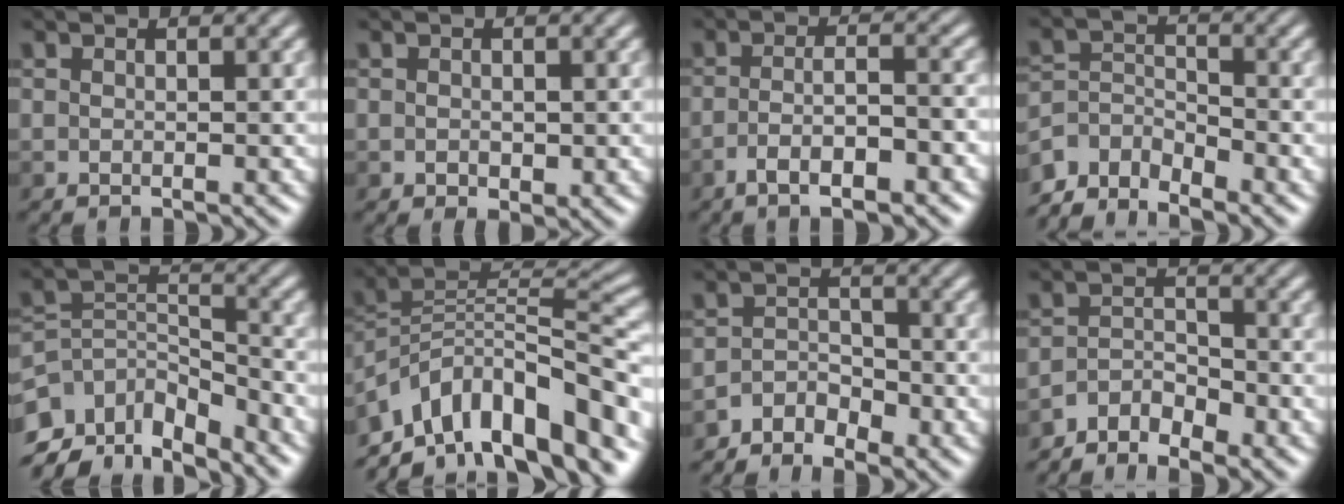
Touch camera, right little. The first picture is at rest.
{"total": 1.4, "force": [-0.2, 0.8, 1.1], "torque": [-0.013, -0.002, 0.000]}
{"total": 4.6, "force": [-2.3, 1.2, 3.8], "torque": [-0.068, 0.004, -0.042]}
{"total": 4.4, "force": [-3.9, 1.7, 1.2], "torque": [-0.018, 0.000, -0.083]}
{"total": 8.4, "force": [-5.8, 4.1, 4.6], "torque": [-0.080, -0.004, -0.114]}
{"total": 12.8, "force": [-8.0, 5.4, 8.4], "torque": [-0.145, 0.036, -0.144]}
{"total": 2.8, "force": [-2.1, 1.5, 0.9], "torque": [-0.015, 0.006, -0.045]}
{"total": 3.3, "force": [-2.7, 1.3, 1.3], "torque": [-0.021, 0.002, -0.059]}